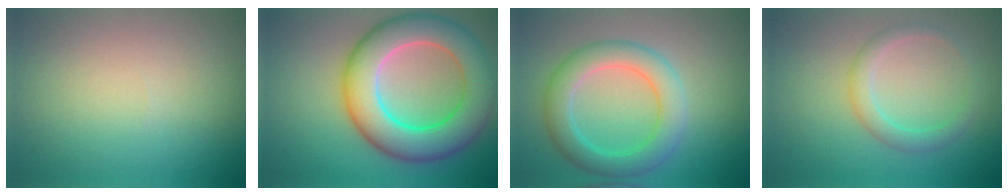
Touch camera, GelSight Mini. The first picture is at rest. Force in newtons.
{"total": 10.0, "press": 10.0, "slide": 0.6}
{"total": 5.0, "press": 5.0, "slide": 0.2}
{"total": 2.2, "press": 2.2, "slide": 0.1}